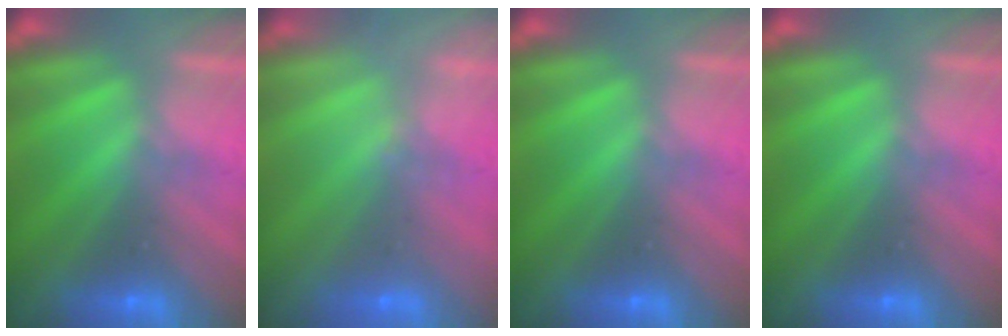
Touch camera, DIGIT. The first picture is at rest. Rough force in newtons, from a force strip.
{"total": 2.4}
{"total": 0.0}
{"total": 0.0}